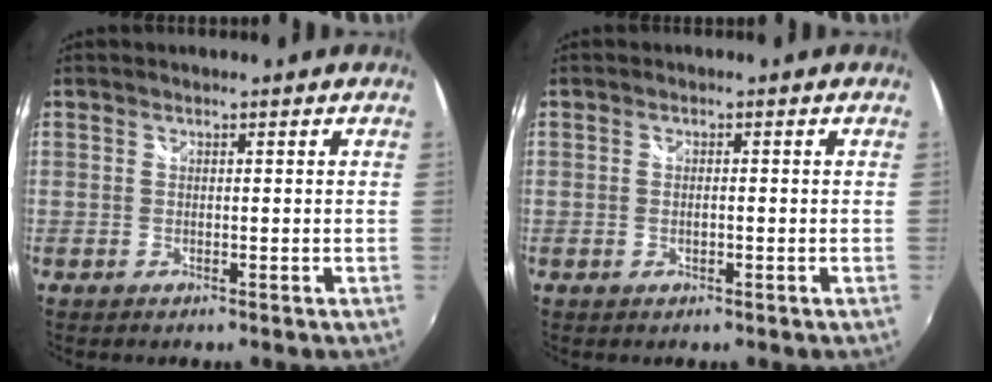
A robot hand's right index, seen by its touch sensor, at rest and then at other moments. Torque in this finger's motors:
{"motor_torque": [-0.12, -0.01, -0.03, -0.01]}